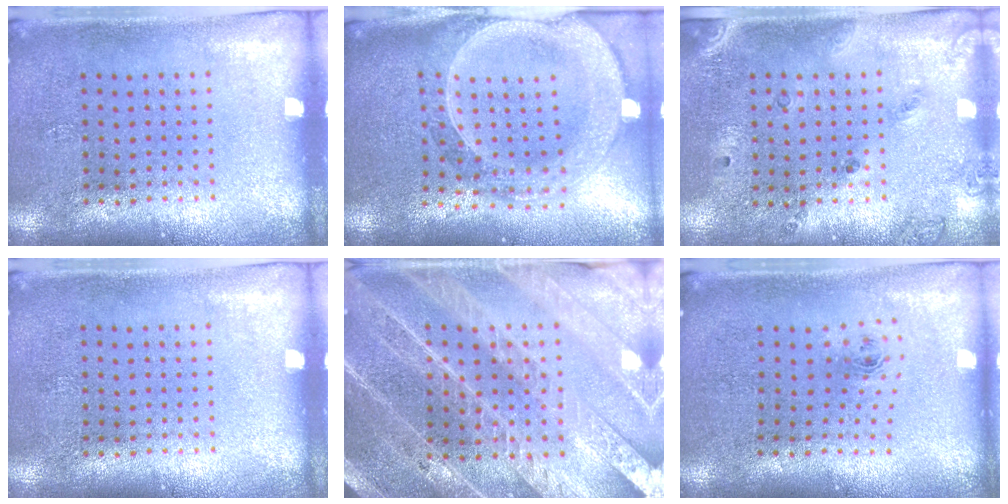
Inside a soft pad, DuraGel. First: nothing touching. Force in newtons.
{"total": 2.8, "press": 2.4, "slide": 1.3}
{"total": 1.5, "press": 1.2, "slide": 0.9}
{"total": 0.0}
{"total": 4.4, "press": 3.9, "slide": 2.0}
{"total": 0.9, "press": 0.4, "slide": 0.8}